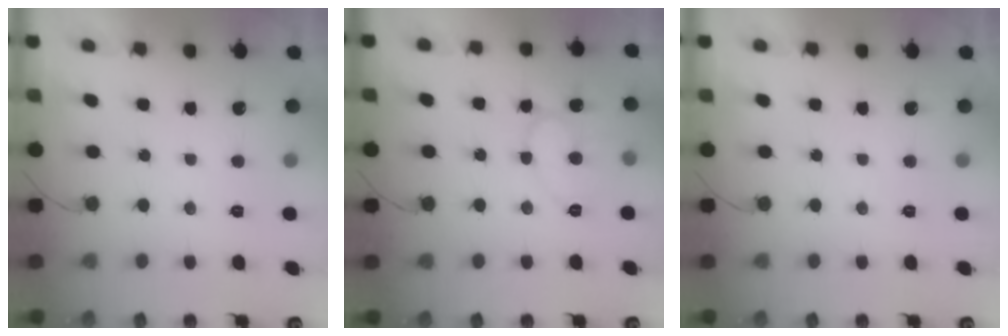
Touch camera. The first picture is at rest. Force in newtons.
{"total": 10.0, "press": 10.0, "slide": 0.1}
{"total": 0.0}